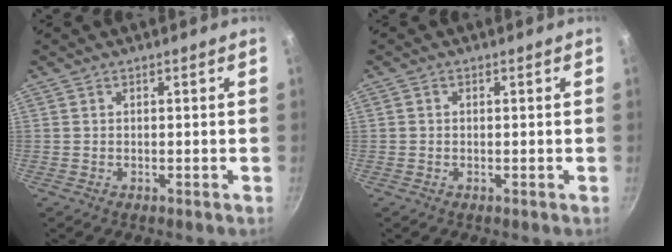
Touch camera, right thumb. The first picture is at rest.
{"total": 0.5, "force": [0.0, 0.5, 0.2], "torque": [-0.004, 0.003, 0.000]}